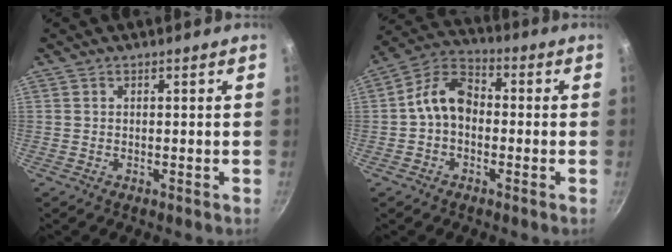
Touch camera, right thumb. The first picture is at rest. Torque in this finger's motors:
{"motor_torque": [0.09, 0.09, -0.01, 0.01, 0.15]}